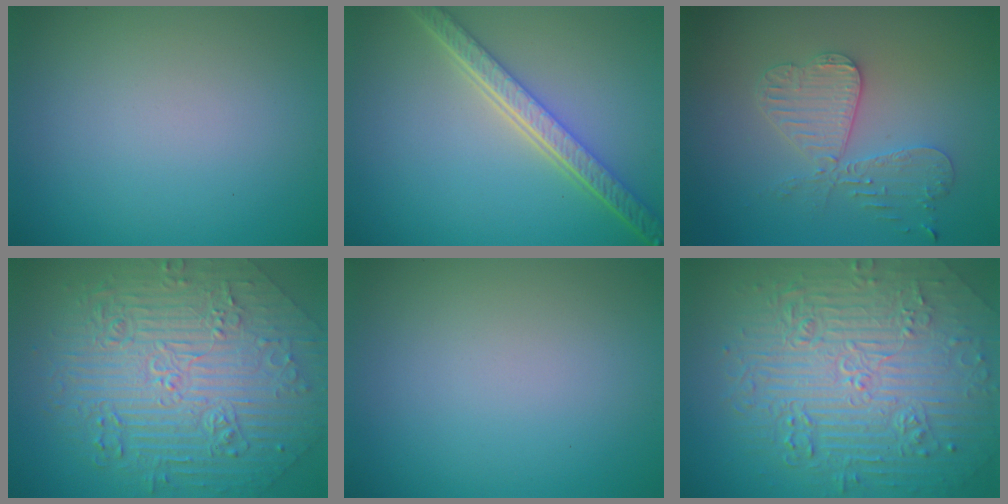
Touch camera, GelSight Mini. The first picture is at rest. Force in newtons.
{"total": 5.5, "press": 4.1, "slide": 3.6}
{"total": 4.2, "press": 3.7, "slide": 2.0}
{"total": 10.8, "press": 7.5, "slide": 7.8}
{"total": 0.0}
{"total": 11.0, "press": 7.3, "slide": 8.3}